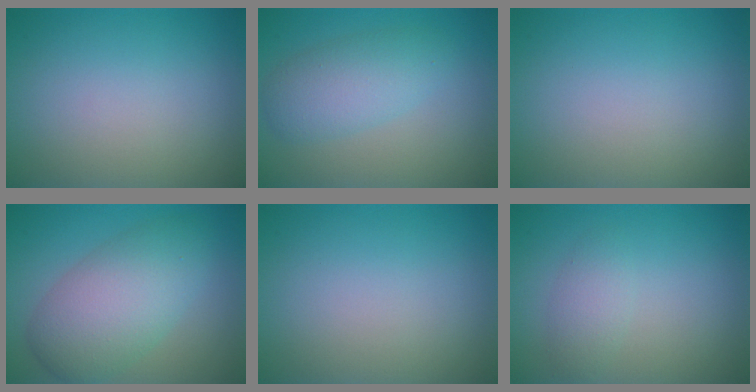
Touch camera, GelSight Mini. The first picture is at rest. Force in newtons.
{"total": 3.8, "press": 3.8, "slide": 0.1}
{"total": 0.0}
{"total": 6.8, "press": 6.8, "slide": 0.3}
{"total": 0.0}
{"total": 1.8, "press": 1.8, "slide": 0.1}